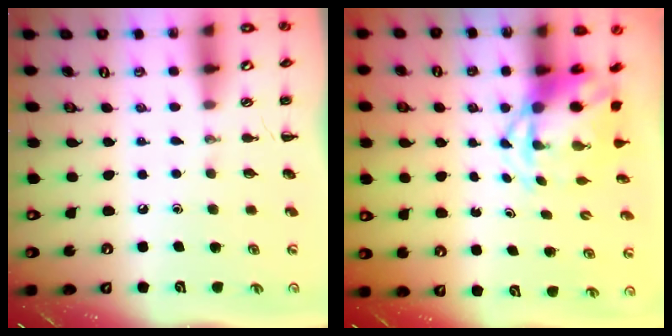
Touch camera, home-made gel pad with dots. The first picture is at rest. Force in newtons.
{"total": 4.5, "press": 4.4, "slide": 1.1}